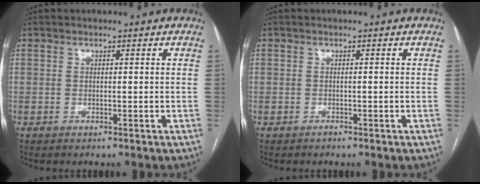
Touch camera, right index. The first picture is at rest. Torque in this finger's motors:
{"motor_torque": [-1.15, 0.39, -0.88, -0.20]}